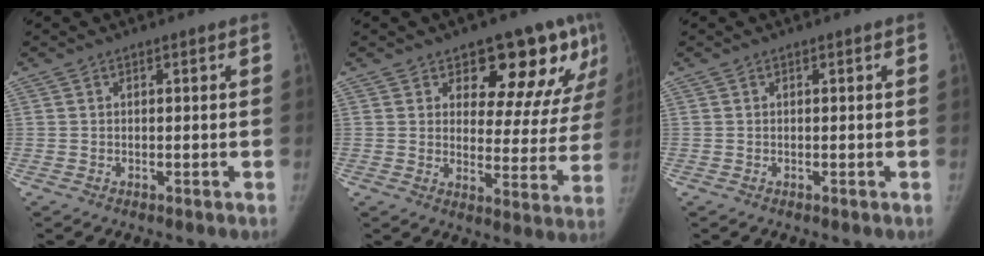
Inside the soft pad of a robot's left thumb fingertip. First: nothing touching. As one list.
[{"total": 17.1, "force": [10.3, 8.3, 10.9], "torque": [-0.073, -0.053, 0.128]}, {"total": 0.0}]